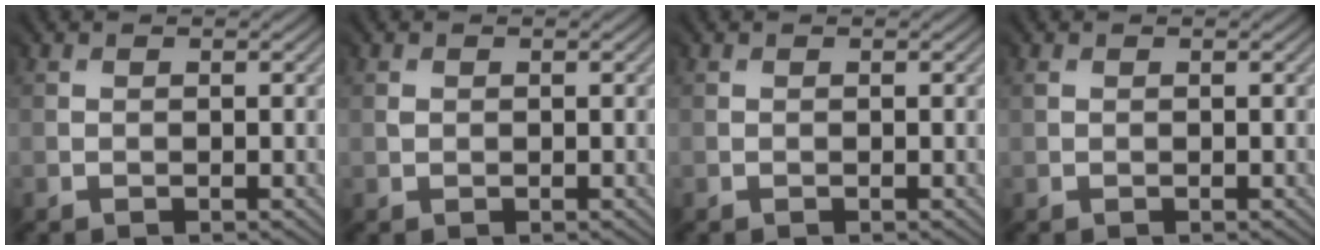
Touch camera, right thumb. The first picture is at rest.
{"total": 0.6, "force": [0.3, 0.4, -0.3], "torque": [0.001, -0.002, 0.007]}
{"total": 0.0}
{"total": 0.8, "force": [0.4, 0.5, 0.5], "torque": [-0.010, -0.001, 0.009]}